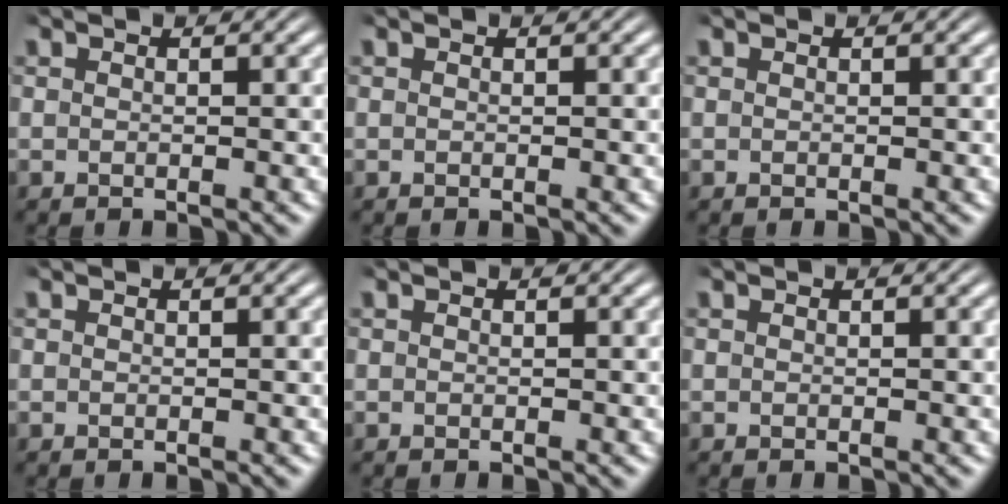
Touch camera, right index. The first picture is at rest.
{"total": 0.0}
{"total": 0.0}
{"total": 0.0}
{"total": 0.0}
{"total": 0.0}